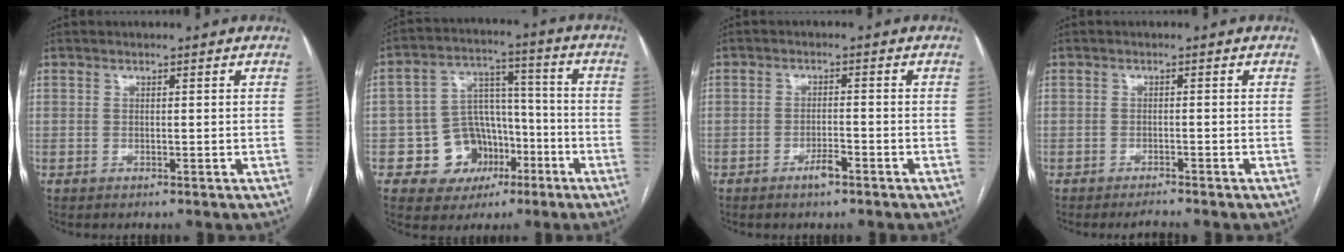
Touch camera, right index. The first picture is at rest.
{"total": 10.4, "force": [-4.1, 8.9, 3.5], "torque": [-0.045, 0.034, -0.055]}
{"total": 2.6, "force": [-1.7, 0.5, 1.9], "torque": [-0.031, 0.001, -0.030]}
{"total": 1.8, "force": [-1.7, -0.1, 0.6], "torque": [-0.013, -0.005, -0.026]}